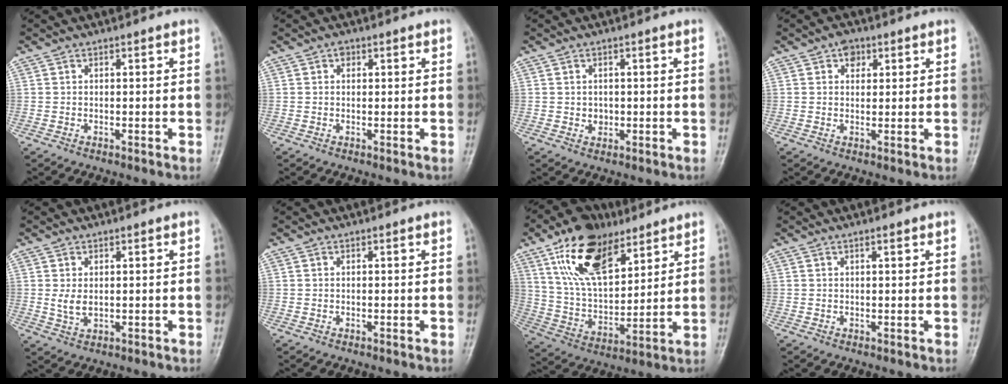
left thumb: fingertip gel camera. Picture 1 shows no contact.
{"total": 1.2, "force": [0.6, 1.0, 0.5], "torque": [0.002, 0.000, 0.005]}
{"total": 1.8, "force": [0.1, 1.6, 0.7], "torque": [-0.003, 0.000, 0.006]}
{"total": 3.2, "force": [1.6, 2.4, 1.5], "torque": [-0.004, -0.003, 0.020]}
{"total": 3.2, "force": [0.5, 2.0, 2.4], "torque": [-0.043, -0.005, 0.016]}
{"total": 0.0}
{"total": 18.0, "force": [10.3, 9.1, 11.6], "torque": [-0.172, -0.036, 0.196]}
{"total": 0.9, "force": [0.7, 0.2, 0.6], "torque": [-0.010, -0.003, 0.011]}